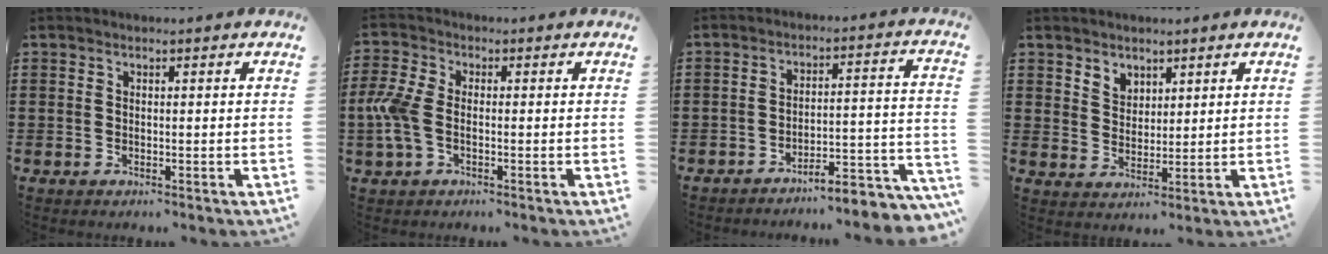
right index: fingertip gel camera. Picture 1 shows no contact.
{"total": 5.6, "force": [-1.1, 3.1, 4.6], "torque": [-0.133, -0.009, -0.033]}
{"total": 5.0, "force": [-4.7, 0.2, 1.7], "torque": [-0.027, -0.012, -0.095]}
{"total": 3.4, "force": [2.6, 2.2, 0.2], "torque": [-0.015, 0.006, 0.050]}